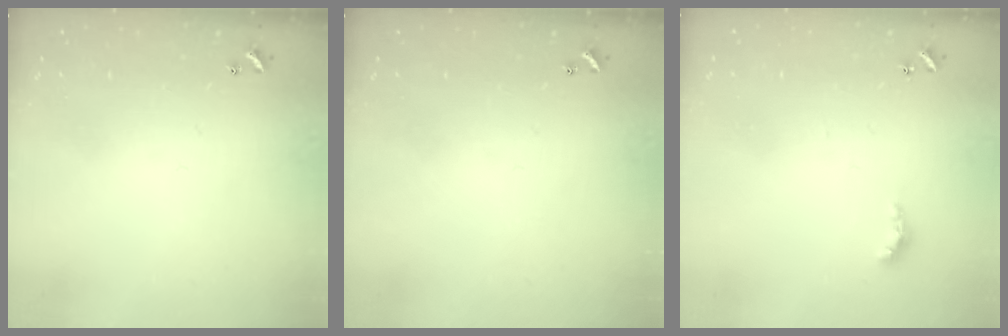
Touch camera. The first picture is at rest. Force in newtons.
{"total": 0.0}
{"total": 2.4, "press": 2.3, "slide": 0.5}